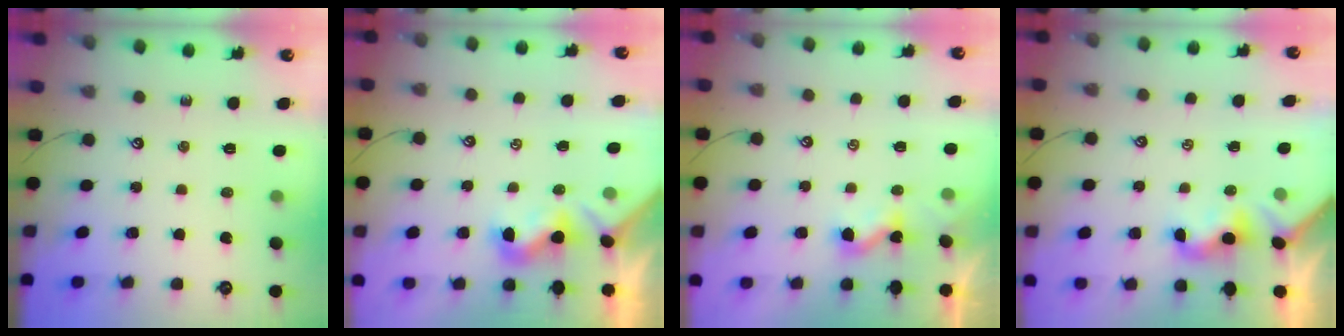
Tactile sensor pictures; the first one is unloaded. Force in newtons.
{"total": 1.1, "press": 1.0, "slide": 0.5}
{"total": 3.5, "press": 3.5, "slide": 0.2}
{"total": 1.9, "press": 1.8, "slide": 0.6}